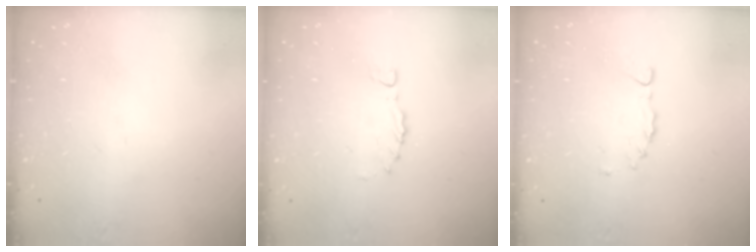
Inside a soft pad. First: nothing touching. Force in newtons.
{"total": 0.0}
{"total": 2.3, "press": 2.2, "slide": 0.7}